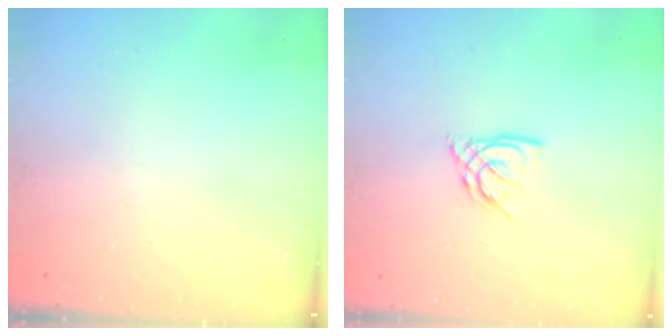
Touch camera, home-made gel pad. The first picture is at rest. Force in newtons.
{"total": 6.8, "press": 6.8, "slide": 0.5}